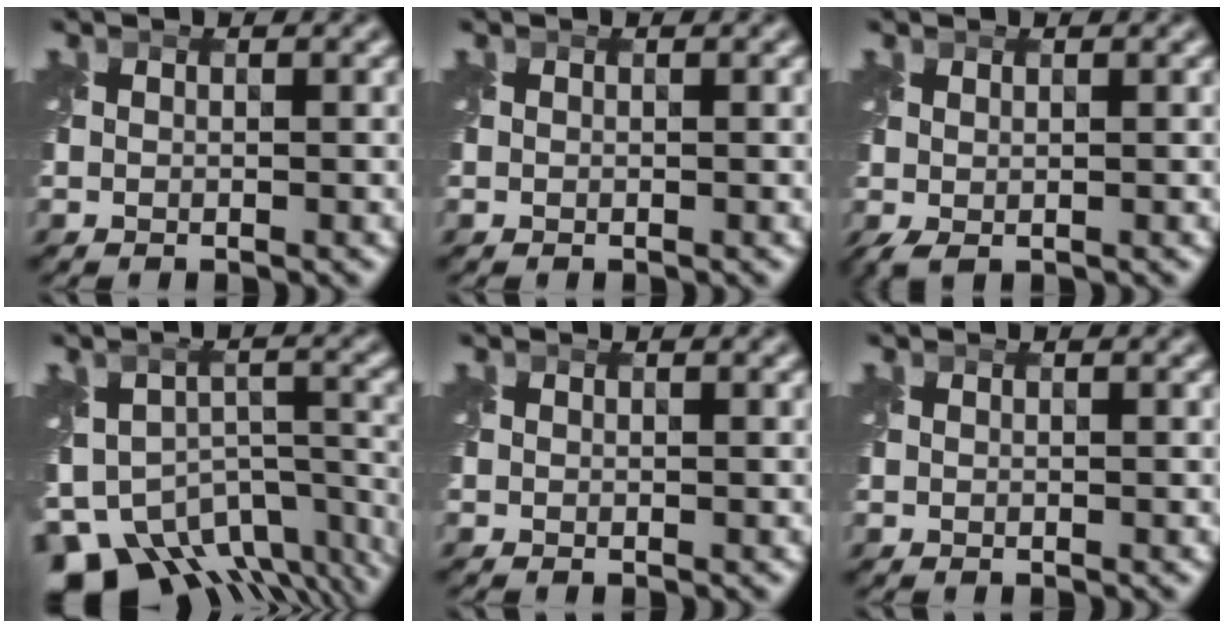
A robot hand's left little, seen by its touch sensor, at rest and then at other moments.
{"total": 0.0}
{"total": 1.0, "force": [0.1, 0.4, 0.9], "torque": [-0.026, -0.002, 0.005]}
{"total": 12.2, "force": [-8.6, 6.2, 6.1], "torque": [-0.114, -0.021, -0.112]}
{"total": 0.0}
{"total": 0.0}